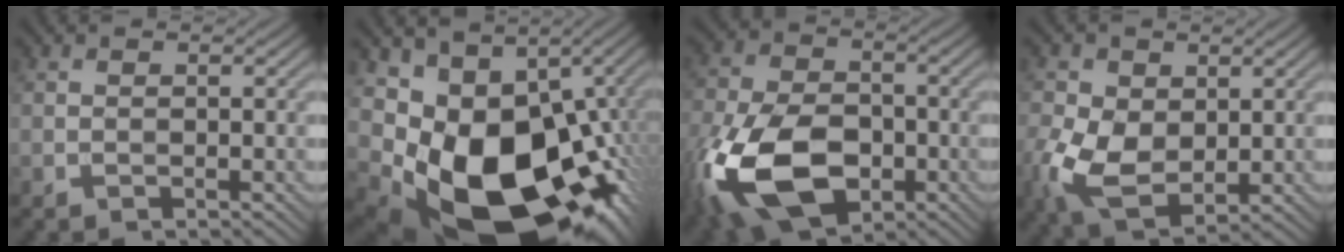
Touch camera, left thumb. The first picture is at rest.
{"total": 18.9, "force": [-2.7, 12.7, 13.7], "torque": [-0.221, -0.072, 0.007]}
{"total": 17.0, "force": [-6.4, 10.3, 11.9], "torque": [-0.298, -0.047, -0.121]}
{"total": 8.7, "force": [-0.4, 6.0, 6.2], "torque": [-0.170, -0.011, -0.009]}